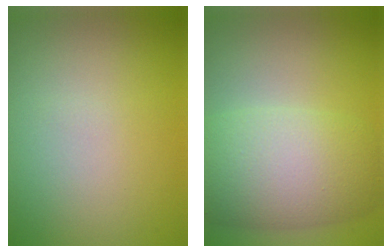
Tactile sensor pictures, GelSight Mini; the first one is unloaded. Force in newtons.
{"total": 8.4, "press": 8.4, "slide": 0.6}